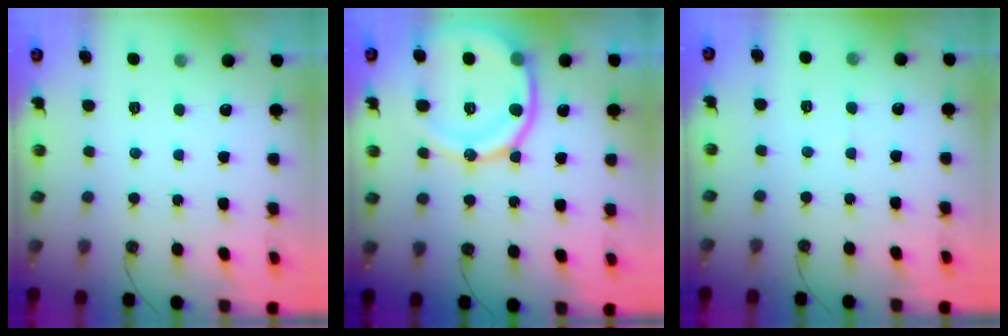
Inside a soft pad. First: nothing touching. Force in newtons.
{"total": 17.3, "press": 17.3, "slide": 1.7}
{"total": 4.1, "press": 4.0, "slide": 0.4}